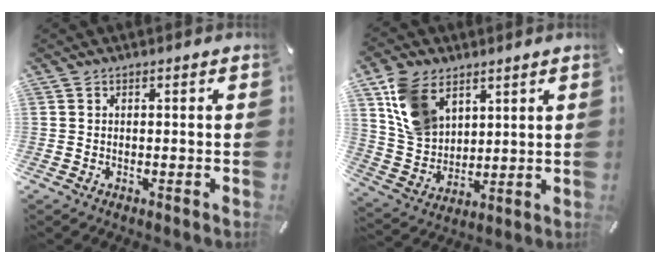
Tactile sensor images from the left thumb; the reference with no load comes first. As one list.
[{"total": 12.1, "force": [6.2, 8.8, 5.6], "torque": [-0.132, -0.016, 0.121]}]